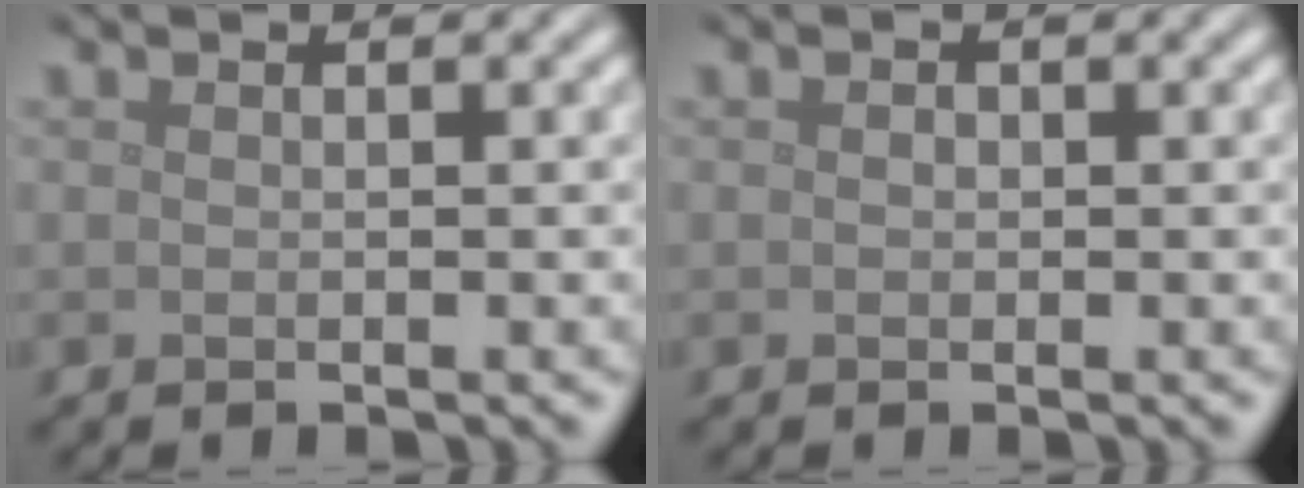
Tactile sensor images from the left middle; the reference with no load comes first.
{"total": 0.5, "force": [0.0, 0.5, 0.2], "torque": [-0.002, -0.003, -0.001]}